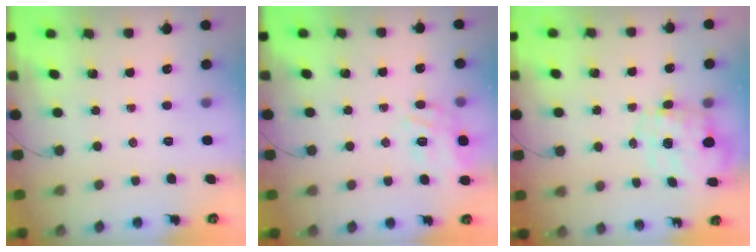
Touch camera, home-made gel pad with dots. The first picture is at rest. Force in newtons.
{"total": 7.3, "press": 7.2, "slide": 1.3}
{"total": 2.3, "press": 2.0, "slide": 1.2}